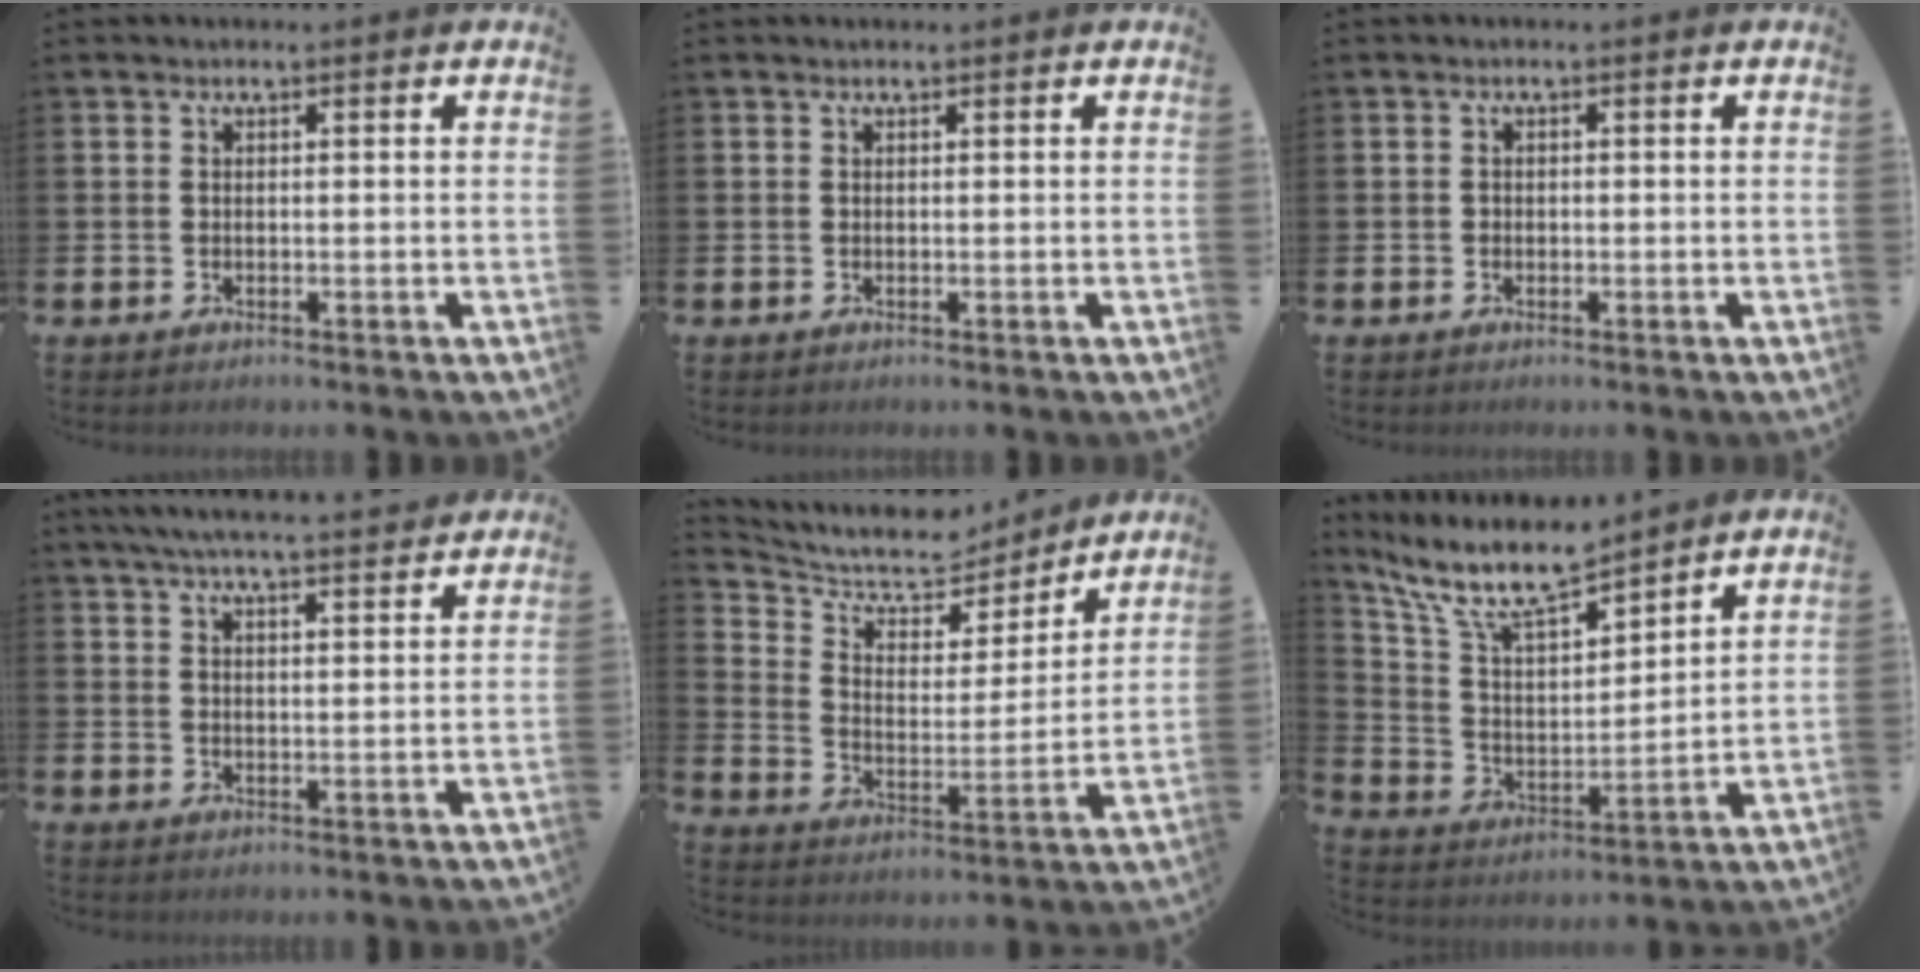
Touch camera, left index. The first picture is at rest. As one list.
[{"total": 0.0}, {"total": 0.6, "force": [-0.2, 0.6, 0.2], "torque": [-0.003, 0.005, -0.005]}, {"total": 5.6, "force": [5.3, 0.0, 1.7], "torque": [-0.044, -0.023, 0.095]}, {"total": 8.5, "force": [7.4, 3.3, 2.7], "torque": [-0.083, -0.053, 0.123]}, {"total": 10.3, "force": [9.0, 2.1, 4.6], "torque": [-0.129, -0.045, 0.160]}]